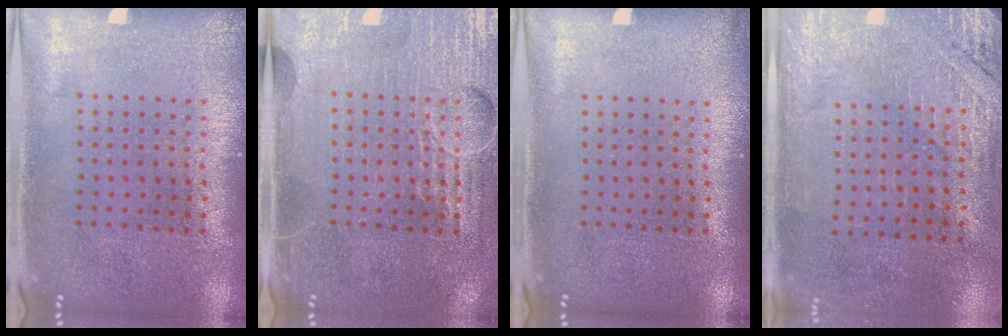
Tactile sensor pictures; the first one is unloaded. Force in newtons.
{"total": 4.2, "press": 4.1, "slide": 1.1}
{"total": 0.5, "press": 0.5, "slide": 0.1}
{"total": 2.8, "press": 2.5, "slide": 1.3}